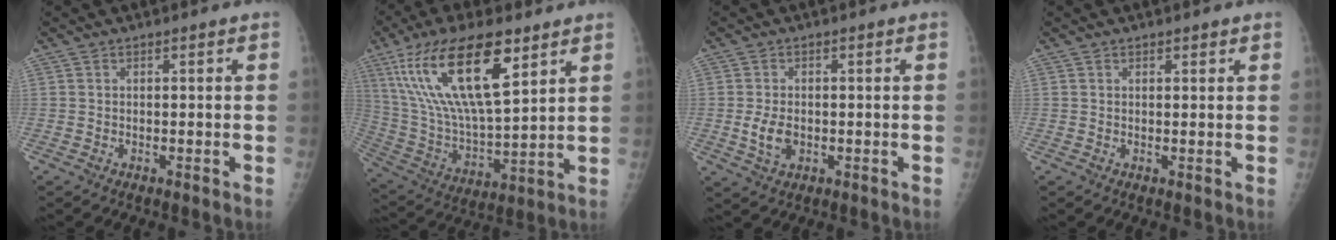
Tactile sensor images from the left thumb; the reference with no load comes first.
{"total": 22.4, "force": [11.0, 7.7, 17.9], "torque": [-0.333, -0.032, 0.210]}
{"total": 4.3, "force": [-0.6, 2.9, 3.1], "torque": [-0.056, -0.004, -0.006]}
{"total": 0.9, "force": [0.7, 0.5, 0.2], "torque": [0.006, -0.005, 0.007]}